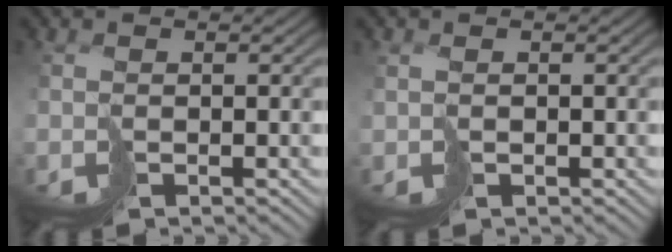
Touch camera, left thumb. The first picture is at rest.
{"total": 0.7, "force": [0.4, 0.4, 0.4], "torque": [-0.009, 0.000, 0.012]}